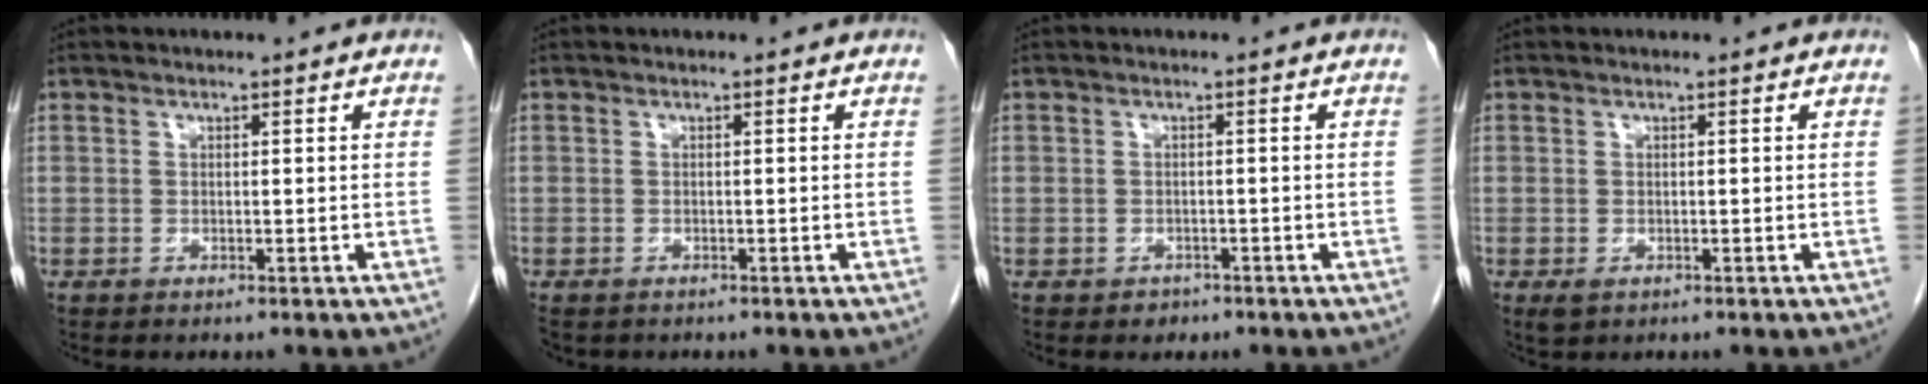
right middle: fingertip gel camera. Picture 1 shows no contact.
{"total": 1.9, "force": [-1.5, 0.9, 0.6], "torque": [-0.012, -0.003, -0.018]}
{"total": 1.7, "force": [-1.0, 1.3, 0.1], "torque": [-0.005, 0.004, -0.014]}
{"total": 1.3, "force": [-0.5, 0.9, 0.8], "torque": [-0.017, -0.002, -0.001]}